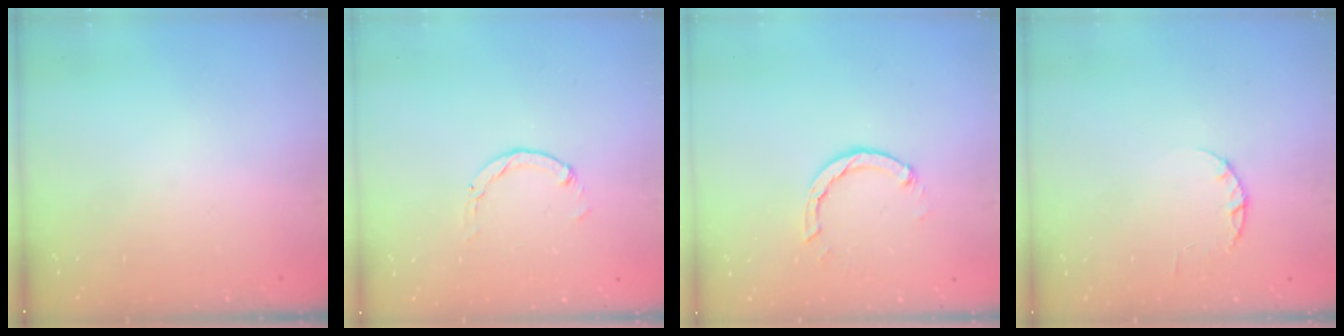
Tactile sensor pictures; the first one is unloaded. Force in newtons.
{"total": 1.5, "press": 1.5, "slide": 0.2}
{"total": 3.4, "press": 3.4, "slide": 0.4}
{"total": 2.4, "press": 2.3, "slide": 0.4}